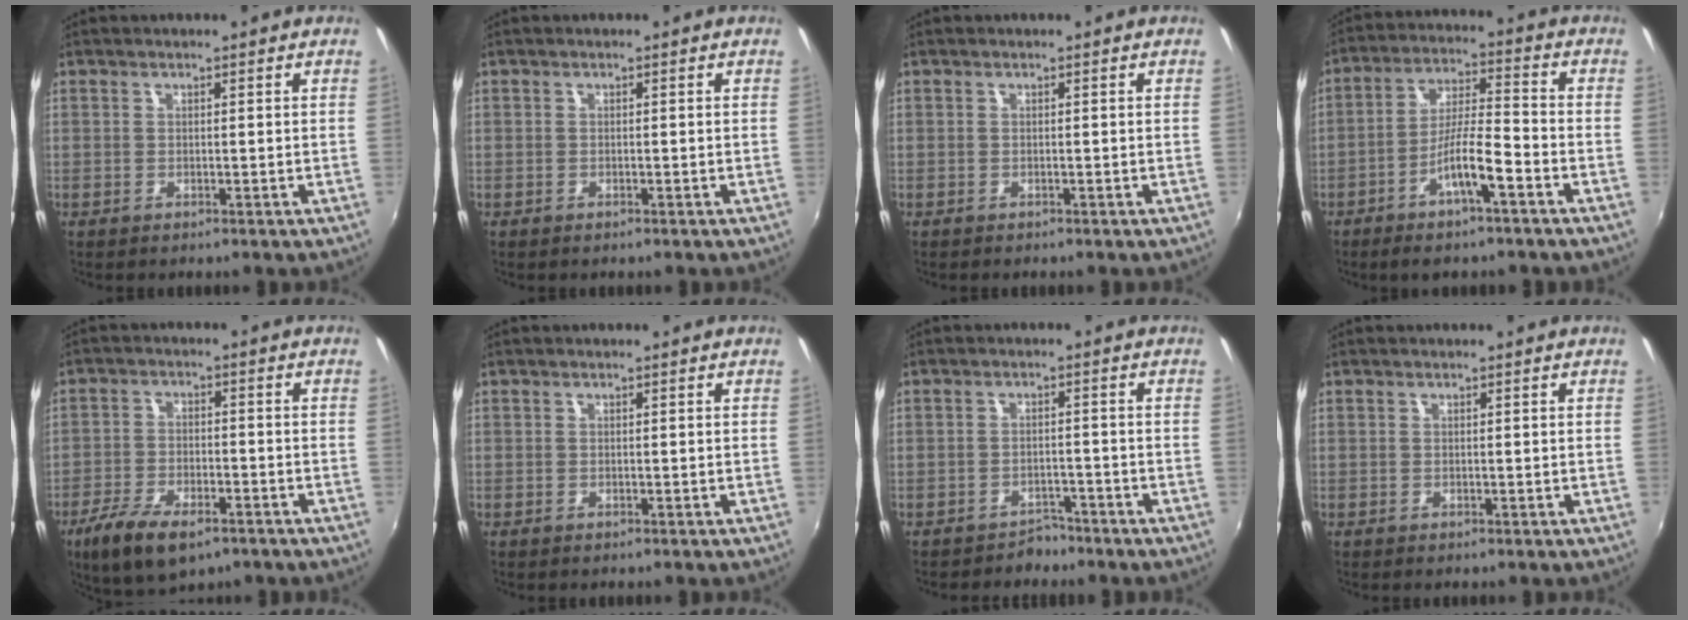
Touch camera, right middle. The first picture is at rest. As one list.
[{"total": 0.0}, {"total": 0.0}, {"total": 8.6, "force": [-4.5, 0.8, 7.2], "torque": [-0.143, 0.002, -0.082]}, {"total": 11.5, "force": [-7.2, 4.7, 7.6], "torque": [-0.169, -0.029, -0.129]}, {"total": 0.0}, {"total": 3.2, "force": [-2.8, 1.5, -0.1], "torque": [0.000, 0.008, -0.040]}, {"total": 0.0}]